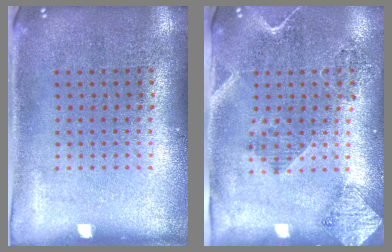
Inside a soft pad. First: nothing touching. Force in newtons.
{"total": 1.9, "press": 1.7, "slide": 0.9}